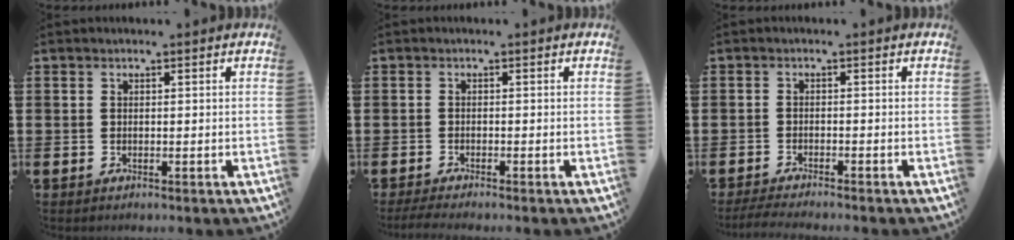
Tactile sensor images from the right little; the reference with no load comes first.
{"total": 1.3, "force": [-0.9, 0.1, 0.9], "torque": [-0.014, -0.002, -0.017]}
{"total": 1.7, "force": [-1.5, -0.1, 0.8], "torque": [-0.011, 0.002, -0.029]}